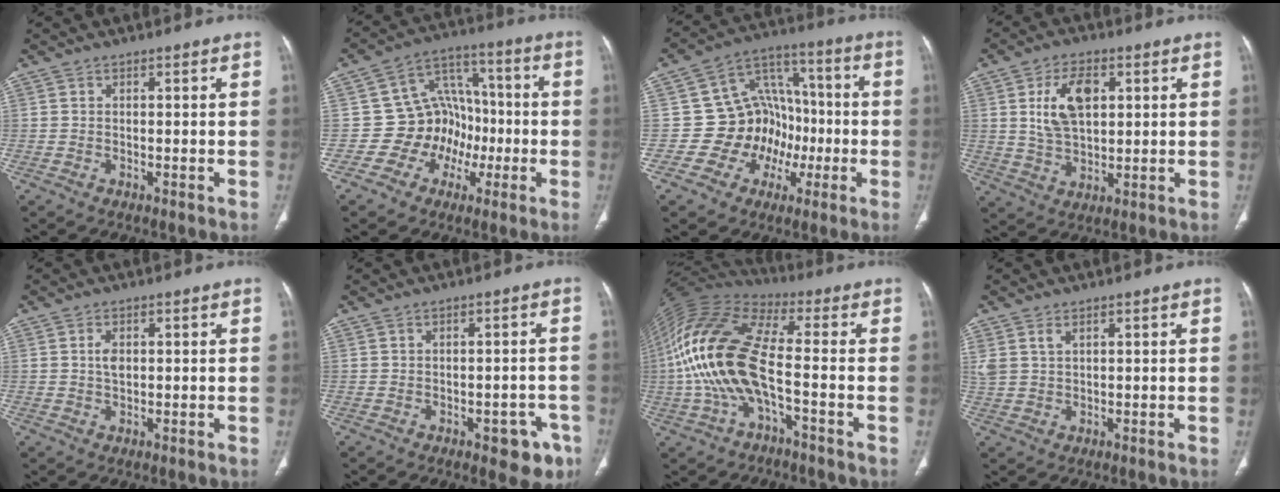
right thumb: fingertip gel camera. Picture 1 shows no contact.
{"total": 11.7, "force": [-2.8, 10.5, 4.4], "torque": [-0.008, 0.045, -0.047]}
{"total": 13.9, "force": [-2.9, 12.2, 5.8], "torque": [-0.024, 0.046, -0.045]}
{"total": 10.3, "force": [2.7, 6.1, 7.8], "torque": [-0.130, -0.004, 0.056]}
{"total": 2.4, "force": [0.4, 1.5, 1.8], "torque": [-0.031, 0.000, 0.007]}
{"total": 6.4, "force": [-3.3, 3.4, 4.3], "torque": [-0.025, 0.016, -0.035]}
{"total": 17.9, "force": [-3.1, 6.9, 16.2], "torque": [-0.353, 0.038, -0.064]}
{"total": 3.1, "force": [1.6, 1.8, 2.0], "torque": [-0.050, 0.005, 0.043]}